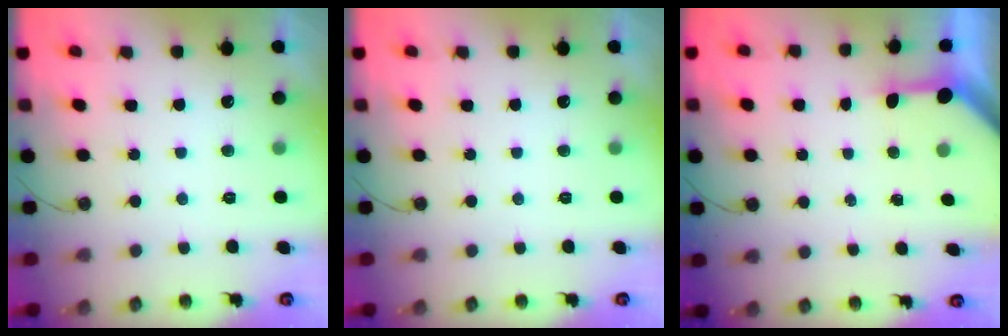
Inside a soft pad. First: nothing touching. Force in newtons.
{"total": 0.0}
{"total": 3.4, "press": 3.3, "slide": 0.4}